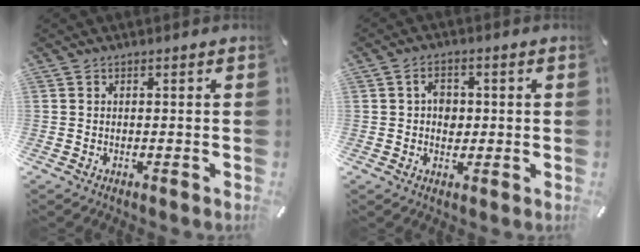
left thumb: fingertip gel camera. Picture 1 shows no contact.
{"total": 4.2, "force": [0.2, 3.3, 2.5], "torque": [-0.033, 0.001, 0.000]}